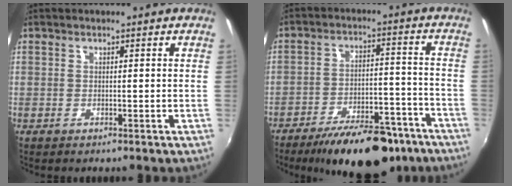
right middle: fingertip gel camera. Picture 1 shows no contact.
{"total": 18.6, "force": [-14.5, 6.7, 9.7], "torque": [-0.161, -0.007, -0.201]}